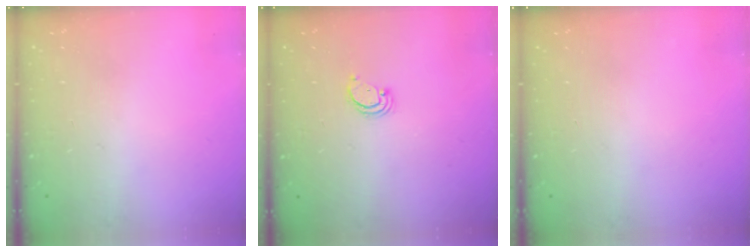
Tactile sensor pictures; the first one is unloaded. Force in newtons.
{"total": 2.1, "press": 2.1, "slide": 0.2}
{"total": 0.0}